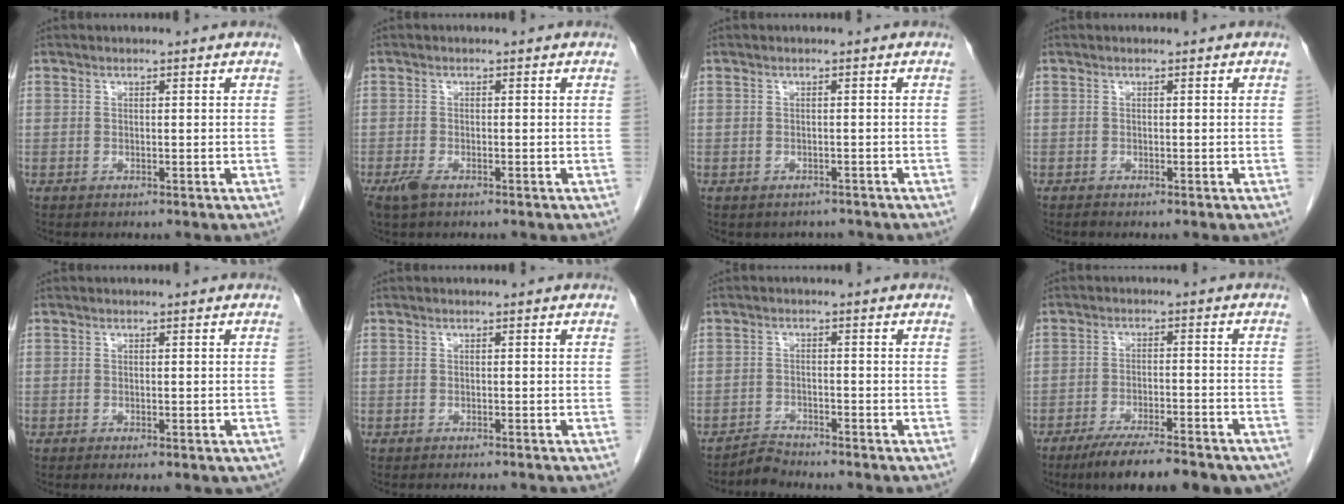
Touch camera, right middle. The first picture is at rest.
{"total": 2.5, "force": [-1.5, 0.9, 1.7], "torque": [-0.042, -0.005, -0.025]}
{"total": 2.1, "force": [-1.8, 1.1, 0.0], "torque": [-0.002, 0.002, -0.025]}
{"total": 0.7, "force": [0.7, 0.1, 0.0], "torque": [-0.004, -0.001, 0.011]}
{"total": 3.2, "force": [-2.2, 1.1, 2.1], "torque": [-0.020, -0.006, -0.026]}
{"total": 3.3, "force": [-3.1, 0.3, 1.1], "torque": [-0.010, -0.005, -0.039]}
{"total": 1.5, "force": [-1.3, 0.0, -0.5], "torque": [0.015, -0.012, -0.023]}
{"total": 15.2, "force": [-12.4, 3.0, 8.4], "torque": [-0.093, -0.004, -0.176]}